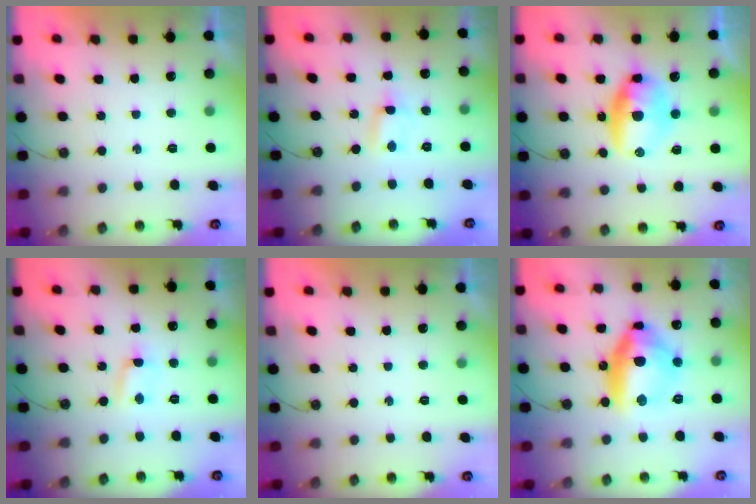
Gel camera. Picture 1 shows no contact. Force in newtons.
{"total": 0.6, "press": 0.3, "slide": 0.5}
{"total": 15.3, "press": 11.5, "slide": 10.2}
{"total": 2.5, "press": 2.5, "slide": 0.3}
{"total": 0.0}
{"total": 15.1, "press": 14.8, "slide": 2.6}